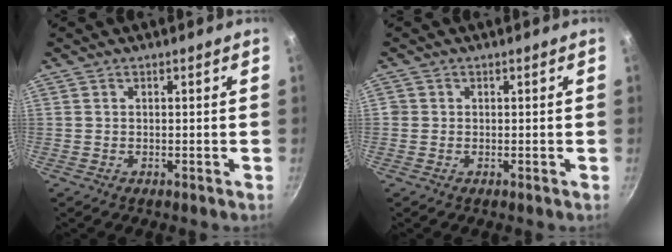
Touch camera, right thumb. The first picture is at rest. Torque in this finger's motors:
{"motor_torque": [0.21, 0.17, 0.27, 0.45, 0.01]}